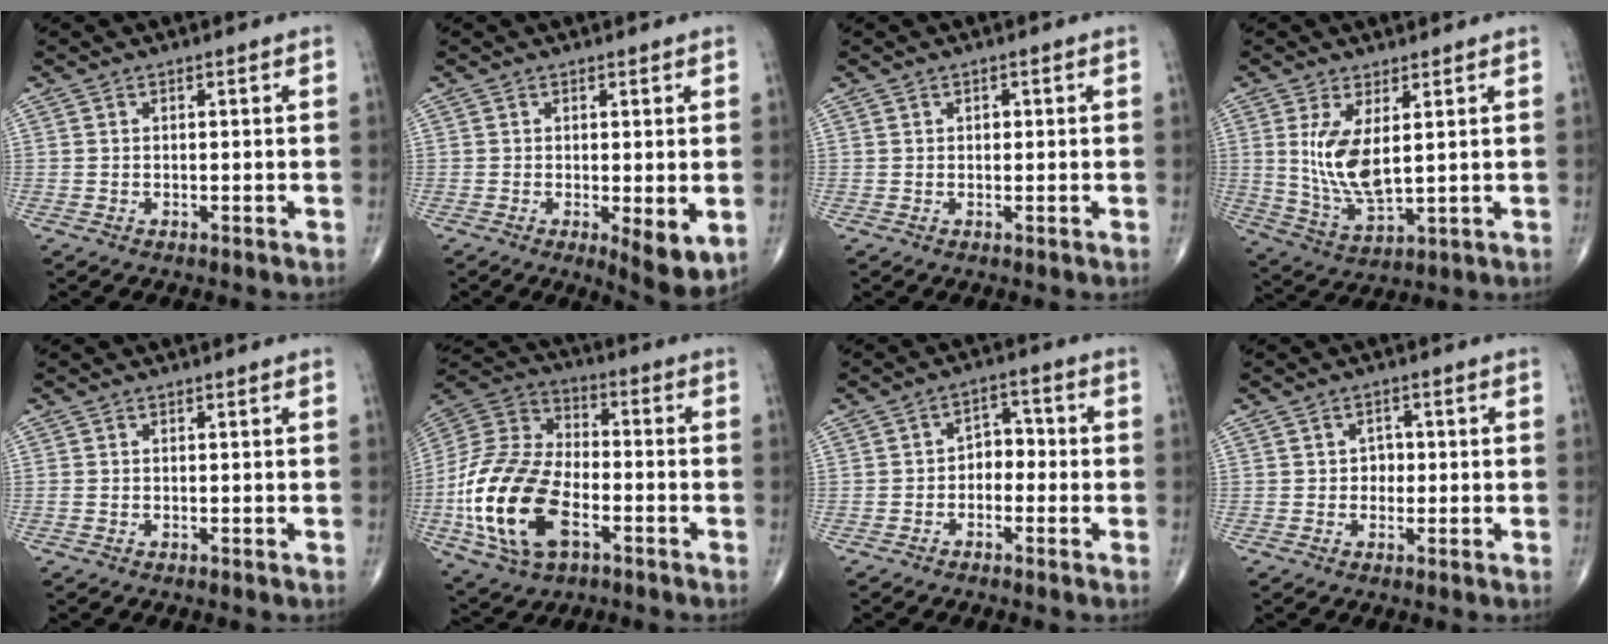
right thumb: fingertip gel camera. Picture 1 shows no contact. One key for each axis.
{"total": 6.1, "fx": -1.0, "fy": 1.9, "fz": 5.7, "tx": -0.081, "ty": -0.020, "tz": -0.013}
{"total": 0.9, "fx": 0.2, "fy": 0.7, "fz": 0.5, "tx": -0.004, "ty": 0.002, "tz": 0.003}
{"total": 9.5, "fx": 2.2, "fy": 3.8, "fz": 8.5, "tx": -0.170, "ty": -0.031, "tz": 0.055}
{"total": 0.5, "fx": -0.1, "fy": 0.3, "fz": 0.4, "tx": -0.013, "ty": 0.005, "tz": 0.002}
{"total": 22.1, "fx": -6.7, "fy": 12.6, "fz": 16.8, "tx": -0.344, "ty": 0.018, "tz": -0.121}
{"total": 4.4, "fx": -1.3, "fy": 3.2, "fz": 2.6, "tx": -0.015, "ty": 0.024, "tz": -0.035}
{"total": 2.5, "fx": -0.1, "fy": 2.1, "fz": 1.3, "tx": 0.000, "ty": 0.007, "tz": -0.007}